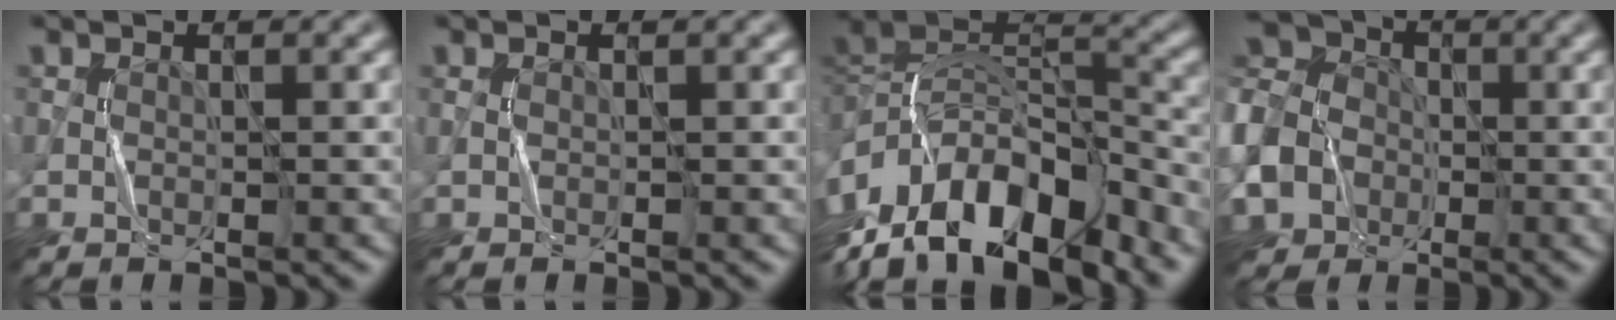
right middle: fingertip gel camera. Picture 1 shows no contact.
{"total": 0.8, "force": [0.1, 0.4, 0.7], "torque": [-0.016, 0.002, 0.001]}
{"total": 14.9, "force": [-8.6, 7.4, 9.7], "torque": [-0.198, 0.022, -0.146]}
{"total": 13.5, "force": [-5.3, 11.1, 5.5], "torque": [-0.148, -0.030, -0.113]}